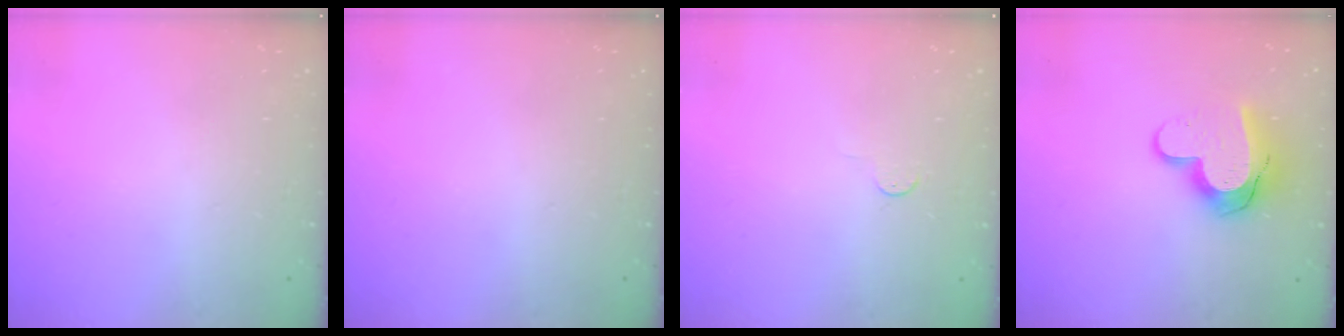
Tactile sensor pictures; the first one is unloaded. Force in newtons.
{"total": 0.0}
{"total": 2.8, "press": 2.8, "slide": 0.4}
{"total": 13.3, "press": 13.3, "slide": 1.1}